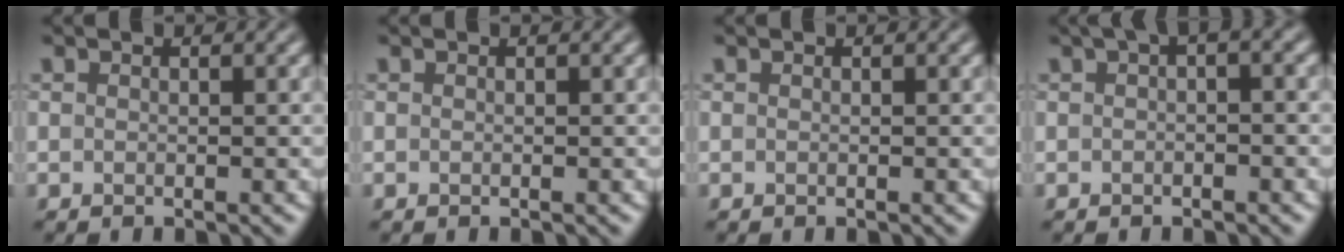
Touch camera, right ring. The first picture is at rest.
{"total": 0.0}
{"total": 0.0}
{"total": 2.1, "force": [0.6, 0.9, 1.8], "torque": [-0.028, 0.011, 0.001]}